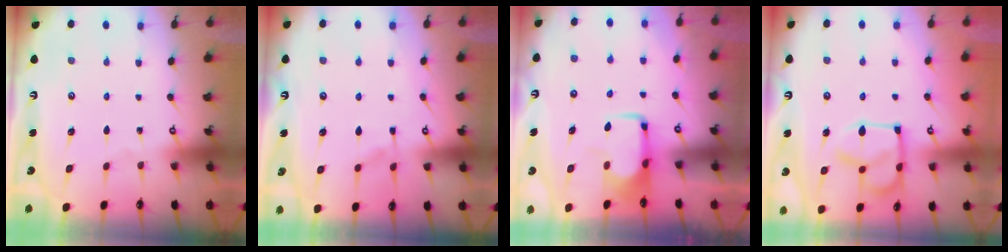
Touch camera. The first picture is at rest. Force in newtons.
{"total": 5.5, "press": 5.5, "slide": 0.6}
{"total": 1.8, "press": 1.8, "slide": 0.5}
{"total": 10.2, "press": 10.2, "slide": 0.4}